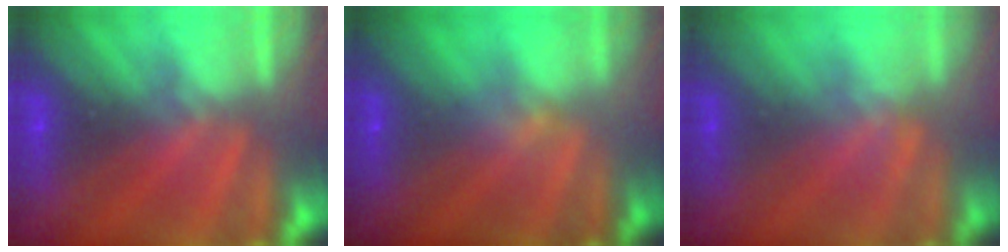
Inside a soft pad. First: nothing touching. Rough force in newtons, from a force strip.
{"total": 2.4}
{"total": 2.4}